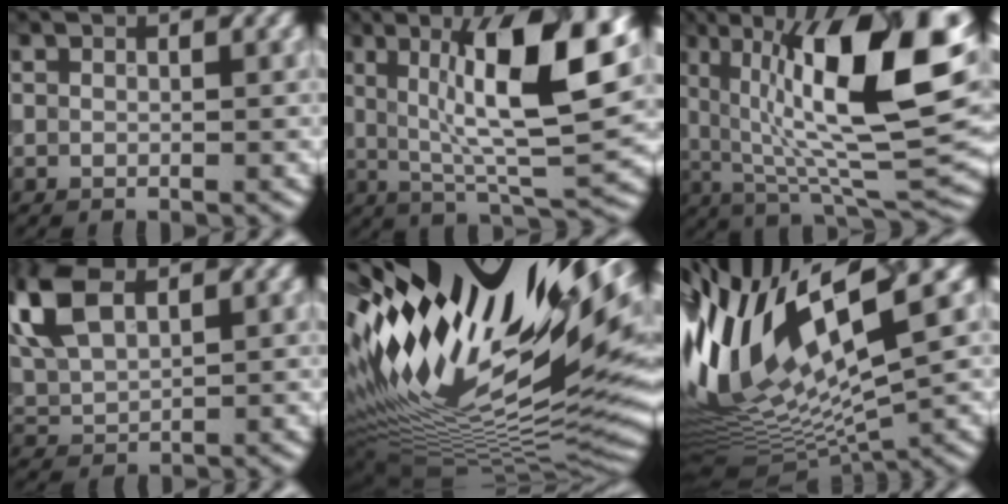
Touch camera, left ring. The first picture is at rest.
{"total": 10.8, "force": [2.5, 2.0, 10.3], "torque": [-0.158, 0.006, 0.054]}
{"total": 15.6, "force": [3.8, 4.3, 14.5], "torque": [-0.229, 0.007, 0.064]}
{"total": 8.5, "force": [3.8, 4.8, 6.0], "torque": [-0.157, 0.035, 0.069]}
{"total": 19.0, "force": [6.0, 6.4, 16.9], "torque": [-0.297, 0.000, 0.133]}
{"total": 14.8, "force": [3.7, 4.2, 13.7], "torque": [-0.293, 0.015, 0.082]}